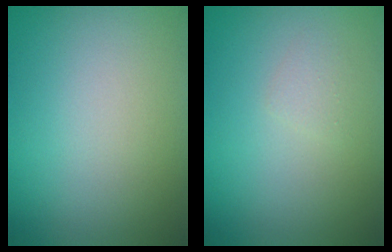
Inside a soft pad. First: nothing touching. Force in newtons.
{"total": 0.8, "press": 0.8, "slide": 0.0}